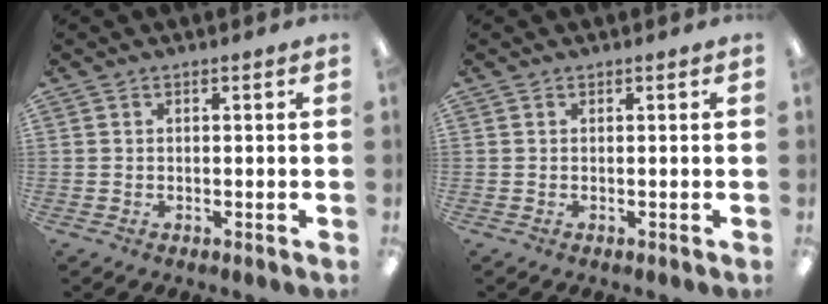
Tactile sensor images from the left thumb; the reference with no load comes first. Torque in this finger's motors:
{"motor_torque": [-0.51, 0.15, -0.57, 0.17, 0.00]}